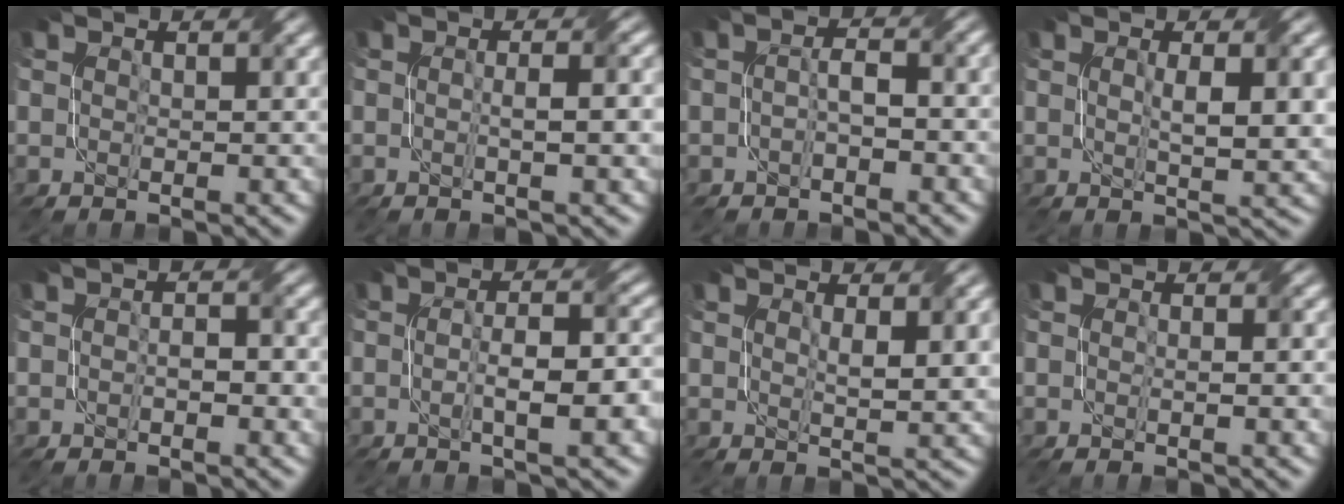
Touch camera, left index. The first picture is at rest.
{"total": 3.5, "force": [0.0, 0.9, 3.4], "torque": [-0.038, 0.008, -0.007]}
{"total": 2.3, "force": [-0.9, 0.8, 1.9], "torque": [-0.035, 0.005, -0.017]}
{"total": 4.5, "force": [0.5, 1.0, 4.4], "torque": [-0.072, 0.003, 0.012]}
{"total": 2.8, "force": [-0.3, 1.3, 2.5], "torque": [-0.033, 0.001, -0.006]}
{"total": 5.9, "force": [-0.8, 1.4, 5.7], "torque": [-0.084, 0.002, -0.009]}
{"total": 2.7, "force": [0.9, 0.5, 2.5], "torque": [-0.043, 0.000, 0.018]}
{"total": 1.8, "force": [-0.1, 0.2, 1.8], "torque": [-0.027, -0.001, -0.003]}